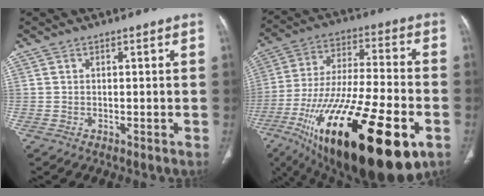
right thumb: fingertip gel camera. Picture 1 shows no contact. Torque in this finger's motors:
{"motor_torque": [0.56, 1.60, 2.34, -0.43, 0.81]}